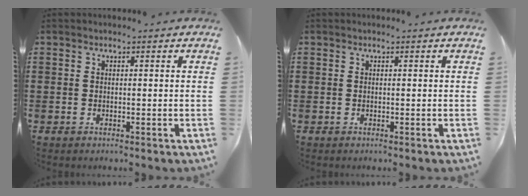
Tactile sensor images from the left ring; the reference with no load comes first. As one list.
[{"total": 0.0}]